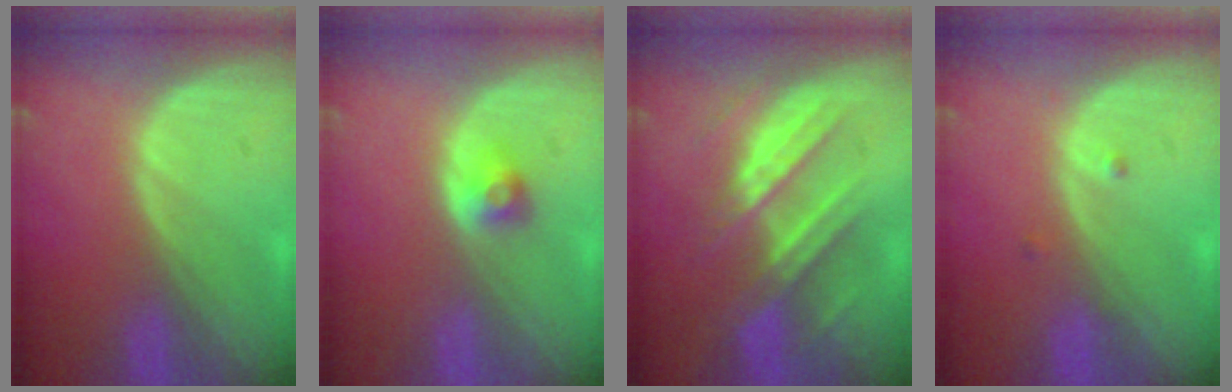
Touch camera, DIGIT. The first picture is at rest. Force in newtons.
{"total": 2.6, "press": 2.3, "slide": 1.2}
{"total": 7.4, "press": 7.4, "slide": 0.1}
{"total": 0.8, "press": 0.8, "slide": 0.2}